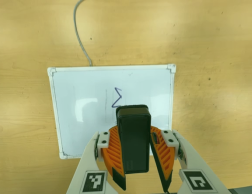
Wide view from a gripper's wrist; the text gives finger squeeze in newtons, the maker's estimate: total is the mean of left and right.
{"total": 9.8, "left": 10.5, "right": 9.2}